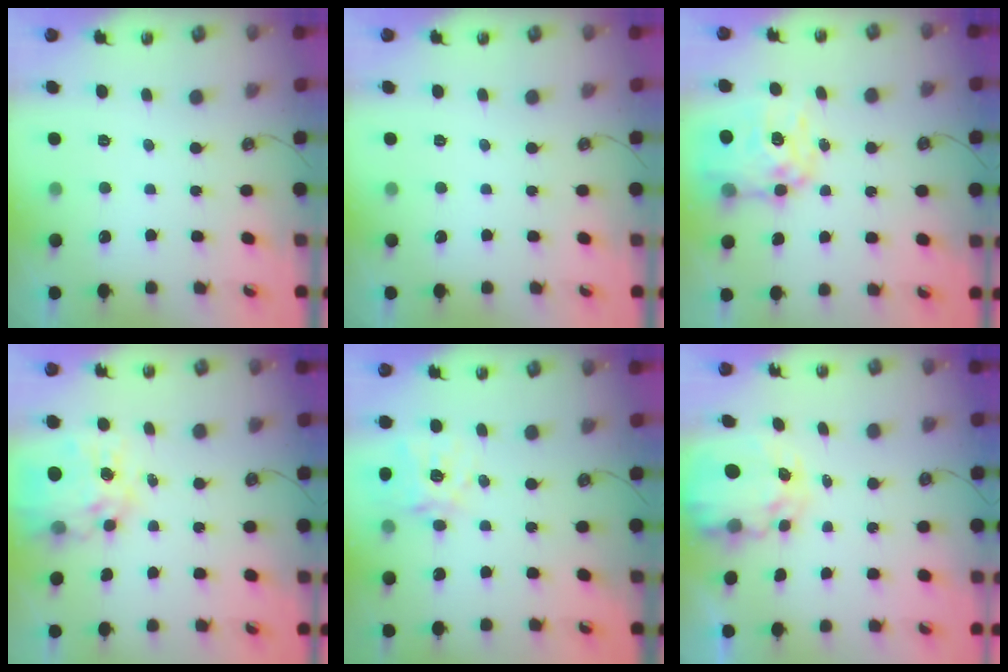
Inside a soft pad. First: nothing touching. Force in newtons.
{"total": 0.0}
{"total": 14.5, "press": 14.4, "slide": 1.5}
{"total": 13.7, "press": 13.6, "slide": 1.4}
{"total": 14.6, "press": 14.5, "slide": 2.0}
{"total": 6.0, "press": 6.0, "slide": 0.7}